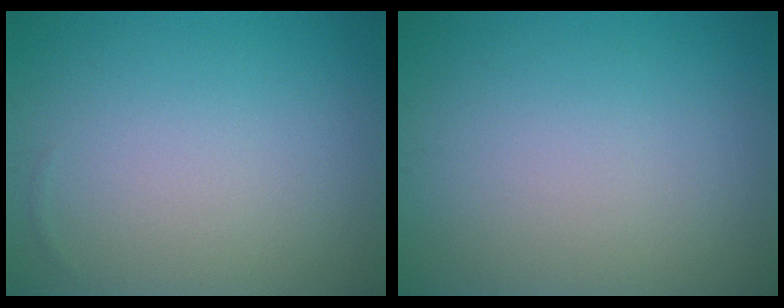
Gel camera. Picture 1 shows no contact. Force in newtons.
{"total": 0.0}